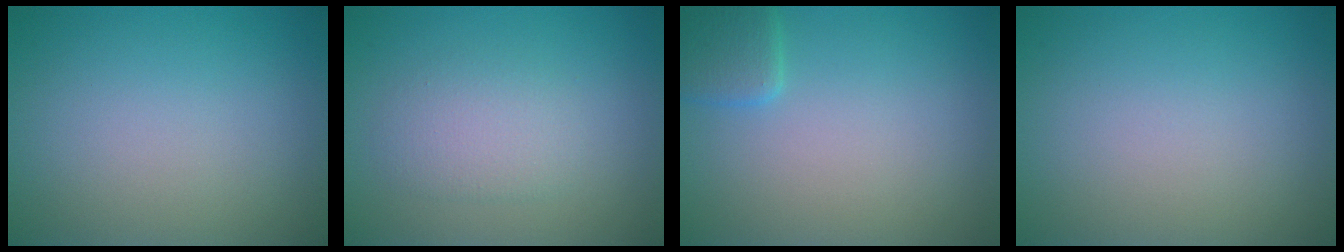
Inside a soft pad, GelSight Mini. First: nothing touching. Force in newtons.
{"total": 2.4, "press": 2.3, "slide": 0.4}
{"total": 2.1, "press": 2.1, "slide": 0.1}
{"total": 0.0}